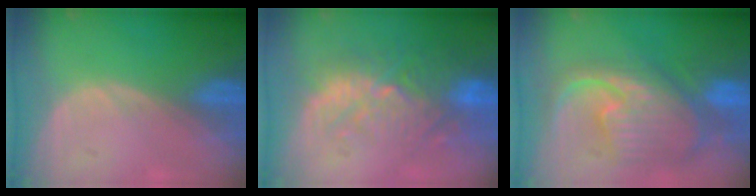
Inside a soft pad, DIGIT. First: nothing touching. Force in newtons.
{"total": 11.1, "press": 9.7, "slide": 5.4}
{"total": 12.2, "press": 10.5, "slide": 6.2}